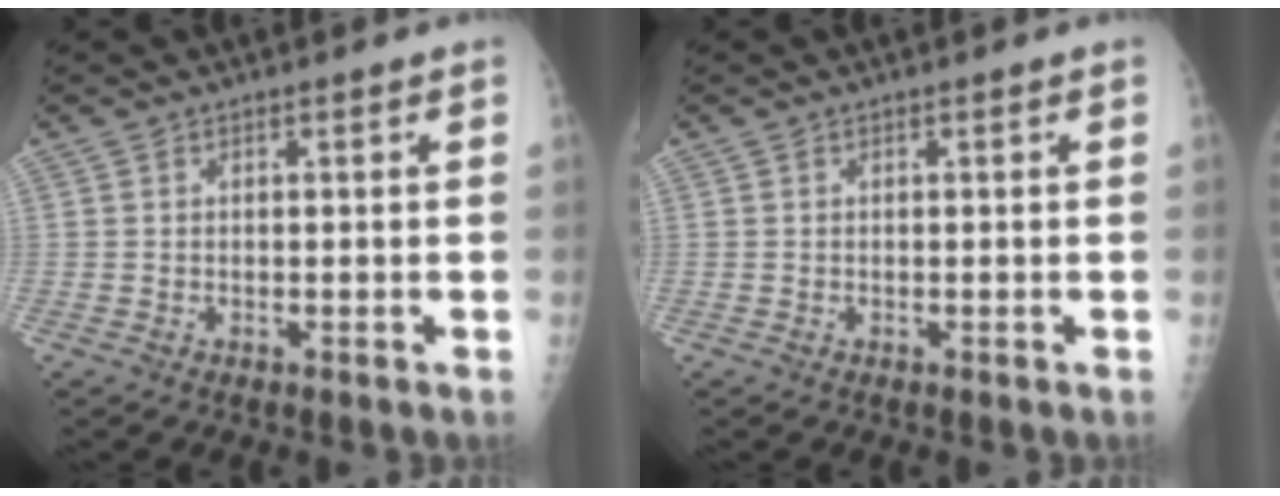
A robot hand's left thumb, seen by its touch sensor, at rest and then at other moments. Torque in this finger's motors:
{"motor_torque": [0.00, 0.00, 0.00, 0.00, 0.00]}